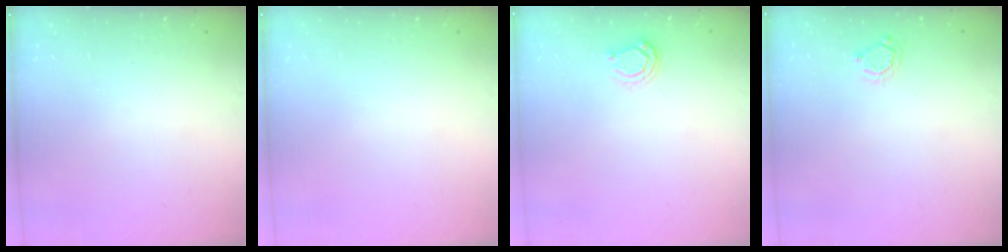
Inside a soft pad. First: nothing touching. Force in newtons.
{"total": 0.0}
{"total": 6.0, "press": 5.9, "slide": 0.7}
{"total": 3.8, "press": 3.8, "slide": 0.4}